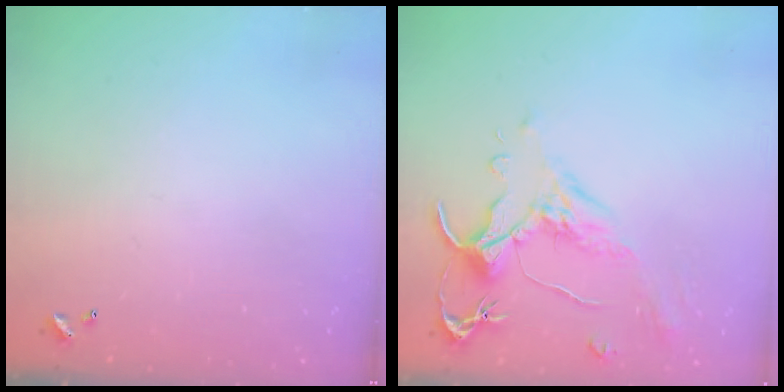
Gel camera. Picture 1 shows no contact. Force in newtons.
{"total": 1.6, "press": 1.1, "slide": 1.1}